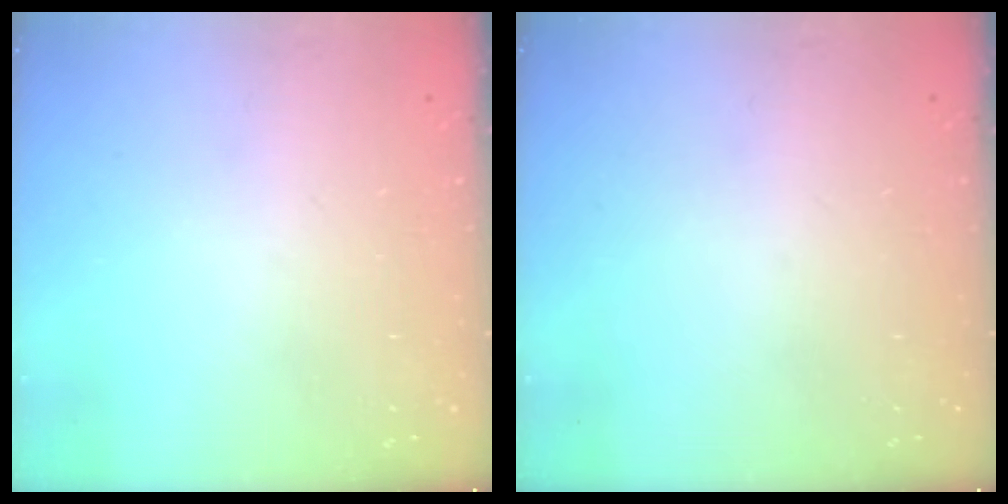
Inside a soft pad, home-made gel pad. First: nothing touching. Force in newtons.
{"total": 0.0}